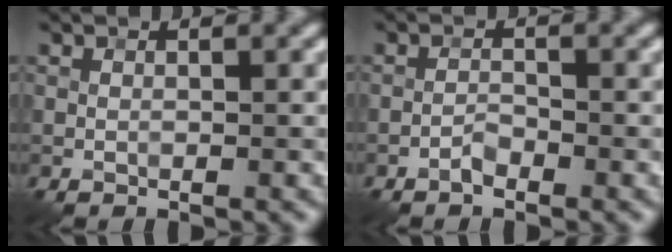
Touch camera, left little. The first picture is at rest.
{"total": 1.0, "force": [-0.8, 0.3, 0.5], "torque": [-0.007, 0.005, -0.018]}